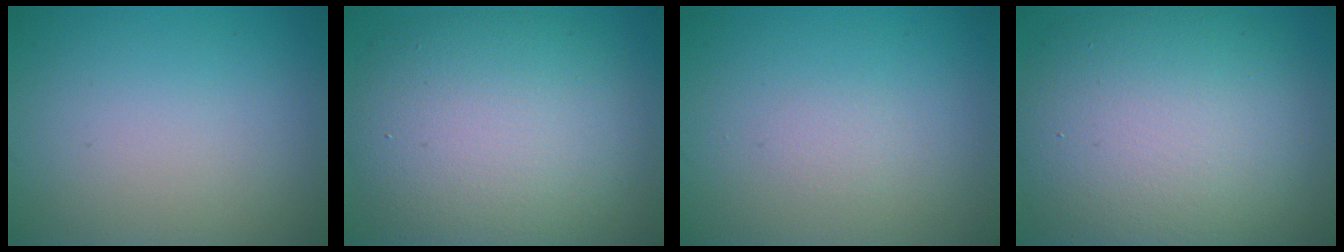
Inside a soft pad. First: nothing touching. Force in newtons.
{"total": 10.8, "press": 10.7, "slide": 0.6}
{"total": 0.6, "press": 0.6, "slide": 0.1}
{"total": 12.9, "press": 12.8, "slide": 1.3}